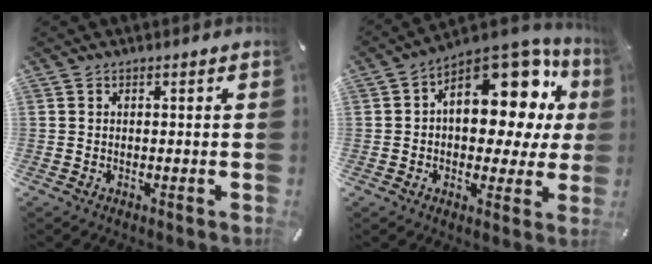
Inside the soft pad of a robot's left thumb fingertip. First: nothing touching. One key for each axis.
{"total": 17.4, "fx": 6.9, "fy": 10.3, "fz": 12.2, "tx": -0.158, "ty": -0.060, "tz": 0.115}